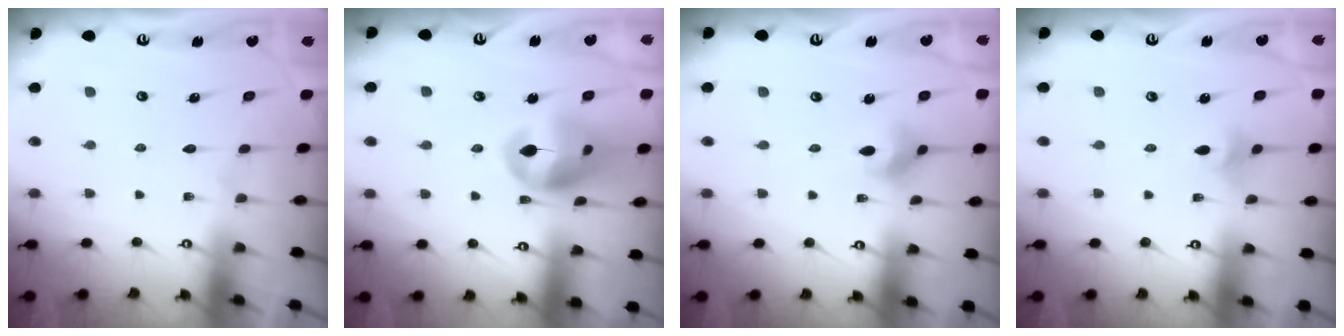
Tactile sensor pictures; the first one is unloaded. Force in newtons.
{"total": 14.0, "press": 13.9, "slide": 1.9}
{"total": 4.2, "press": 4.1, "slide": 0.6}
{"total": 2.6, "press": 2.5, "slide": 0.5}